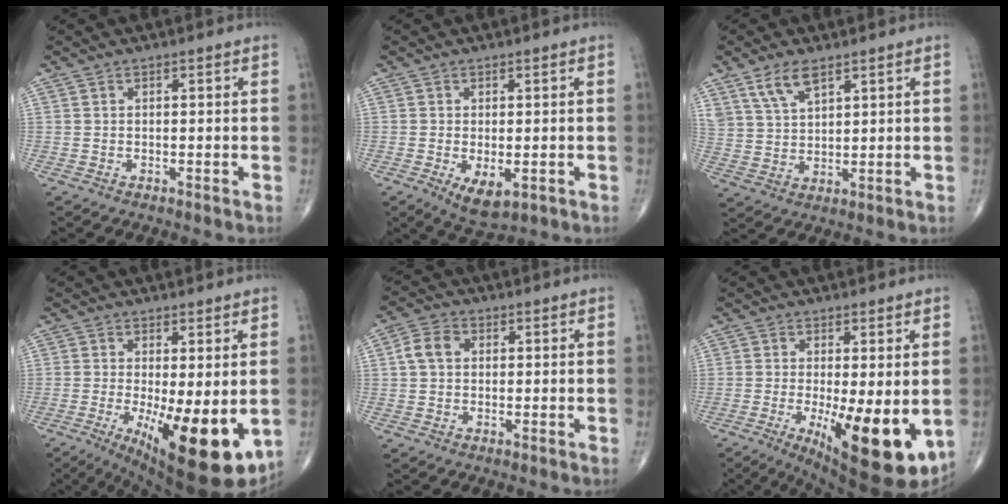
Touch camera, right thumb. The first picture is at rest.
{"total": 5.4, "force": [-1.6, 2.6, 4.5], "torque": [-0.075, -0.014, -0.016]}
{"total": 6.6, "force": [4.3, 2.9, 4.0], "torque": [-0.073, -0.017, 0.091]}
{"total": 16.3, "force": [-3.5, 5.4, 15.0], "torque": [-0.200, -0.032, -0.031]}
{"total": 4.8, "force": [0.8, 3.7, 3.0], "torque": [-0.054, 0.013, 0.009]}
{"total": 15.2, "force": [-3.2, 4.8, 14.0], "torque": [-0.190, -0.030, -0.031]}